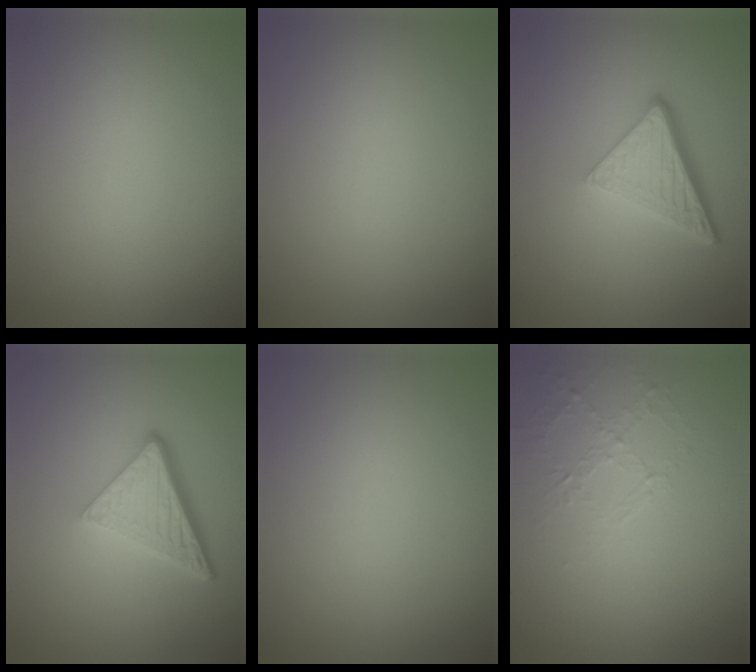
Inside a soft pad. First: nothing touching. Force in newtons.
{"total": 0.0}
{"total": 5.1, "press": 3.6, "slide": 3.7}
{"total": 5.1, "press": 3.6, "slide": 3.7}
{"total": 0.0}
{"total": 1.1, "press": 0.5, "slide": 1.0}